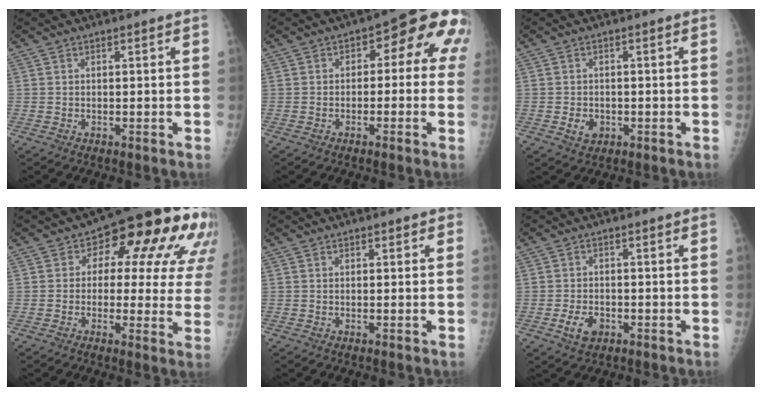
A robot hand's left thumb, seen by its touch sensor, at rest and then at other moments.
{"total": 10.4, "force": [1.0, 6.1, 8.4], "torque": [-0.053, 0.035, -0.003]}
{"total": 3.3, "force": [-1.0, 2.6, 1.7], "torque": [-0.018, 0.003, -0.011]}
{"total": 19.5, "force": [6.1, 10.3, 15.4], "torque": [-0.141, 0.020, 0.068]}
{"total": 1.1, "force": [0.3, 0.9, 0.5], "torque": [0.008, 0.002, -0.002]}
{"total": 4.5, "force": [-2.0, 3.0, 2.8], "torque": [-0.044, 0.008, -0.032]}